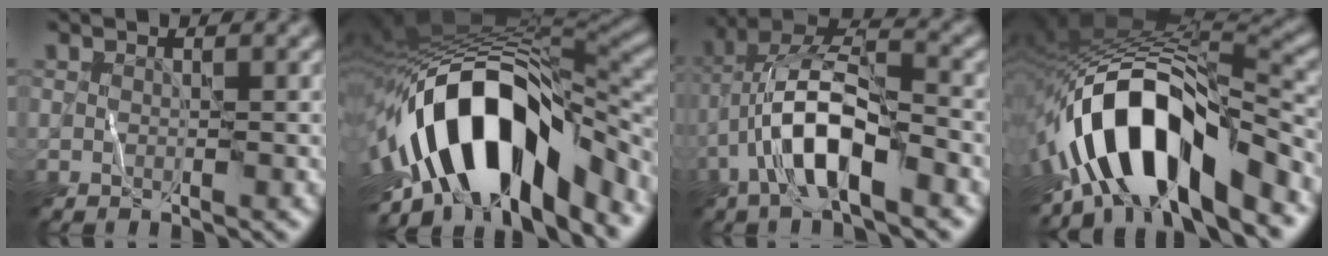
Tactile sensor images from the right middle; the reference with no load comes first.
{"total": 16.3, "force": [-4.6, 8.0, 13.5], "torque": [-0.217, 0.017, -0.087]}
{"total": 8.3, "force": [-3.1, 3.2, 7.0], "torque": [-0.137, 0.013, -0.062]}
{"total": 12.6, "force": [-6.0, 4.8, 10.0], "torque": [-0.159, 0.014, -0.112]}